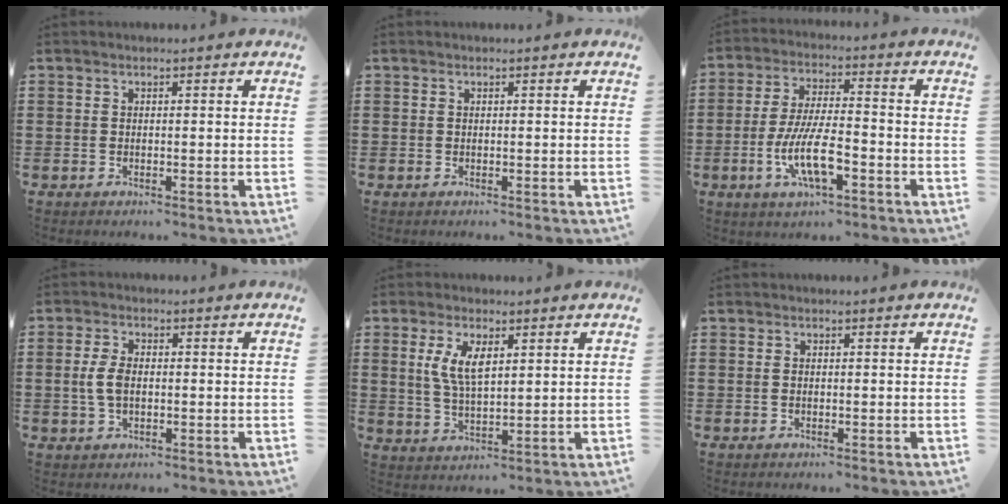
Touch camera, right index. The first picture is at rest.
{"total": 0.0}
{"total": 9.9, "force": [-3.6, 3.2, 8.7], "torque": [-0.188, -0.011, -0.069]}
{"total": 4.2, "force": [0.0, 2.3, 3.5], "torque": [-0.085, 0.002, -0.006]}
{"total": 5.6, "force": [2.0, 2.1, 4.8], "torque": [-0.101, 0.005, 0.034]}
{"total": 0.6, "force": [-0.1, 0.3, 0.5], "torque": [-0.013, 0.000, -0.002]}